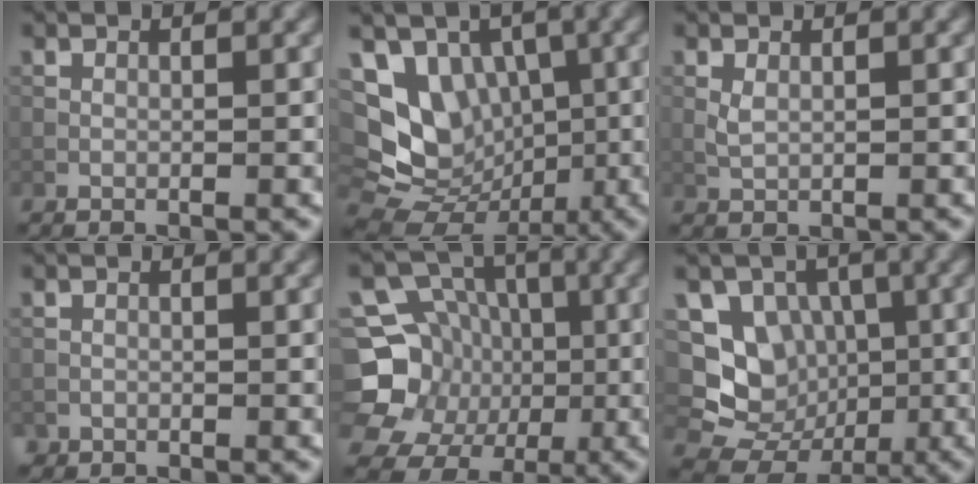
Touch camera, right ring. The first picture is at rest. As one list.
[{"total": 9.4, "force": [0.2, 7.8, 5.3], "torque": [-0.072, -0.006, -0.010]}, {"total": 1.0, "force": [0.3, 0.5, 0.8], "torque": [-0.025, -0.001, 0.009]}, {"total": 0.7, "force": [-0.6, 0.4, -0.2], "torque": [0.004, 0.000, -0.012]}, {"total": 10.9, "force": [-1.6, 10.0, 3.9], "torque": [-0.095, 0.008, -0.051]}, {"total": 8.3, "force": [-0.6, 7.6, 3.2], "torque": [-0.051, 0.010, -0.033]}]